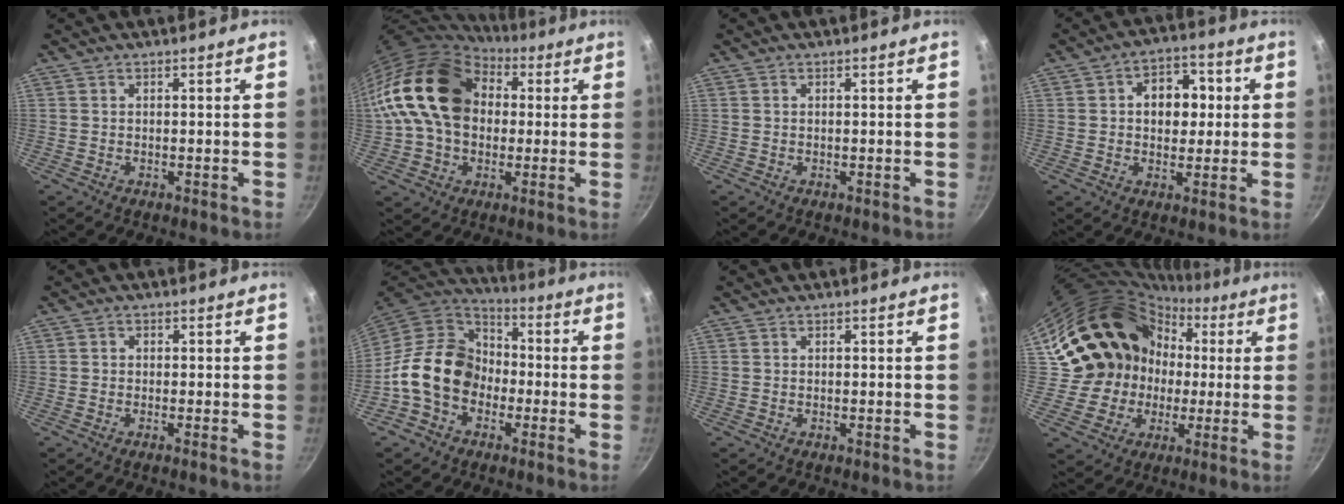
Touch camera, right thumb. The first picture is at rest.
{"total": 20.9, "force": [3.4, 15.4, 13.7], "torque": [-0.223, 0.034, 0.050]}
{"total": 0.0}
{"total": 9.2, "force": [1.3, 6.7, 6.1], "torque": [-0.044, 0.011, 0.011]}
{"total": 0.8, "force": [-0.5, 0.2, 0.5], "torque": [-0.014, 0.002, -0.016]}
{"total": 16.0, "force": [-3.6, 12.6, 9.2], "torque": [-0.125, 0.049, -0.080]}
{"total": 0.0}
{"total": 20.4, "force": [2.0, 18.4, 8.7], "torque": [-0.121, 0.044, 0.046]}